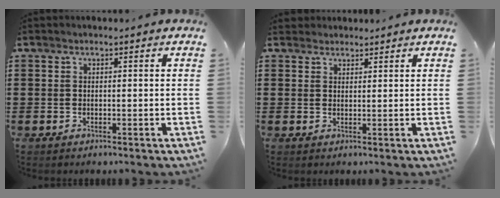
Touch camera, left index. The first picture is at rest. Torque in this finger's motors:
{"motor_torque": [0.39, -0.39, 0.11, 0.02]}